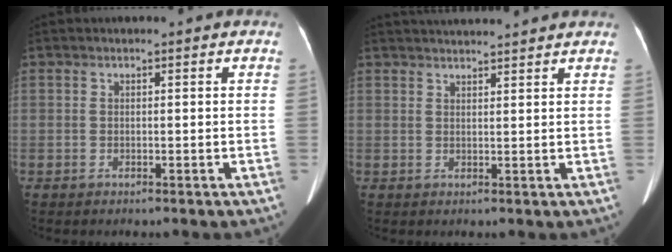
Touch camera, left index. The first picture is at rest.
{"total": 6.9, "force": [6.6, -0.3, 2.1], "torque": [-0.031, 0.033, 0.085]}